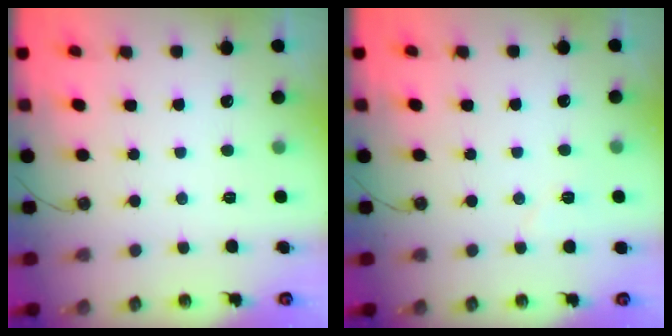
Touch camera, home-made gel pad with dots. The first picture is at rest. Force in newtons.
{"total": 4.0, "press": 3.9, "slide": 0.6}